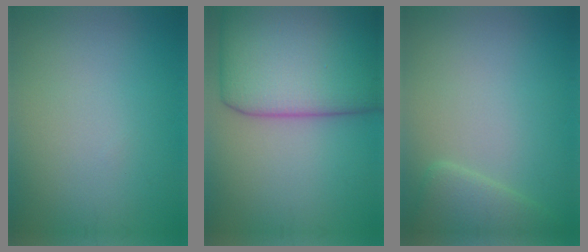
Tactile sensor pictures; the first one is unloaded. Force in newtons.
{"total": 14.6, "press": 14.6, "slide": 0.3}
{"total": 2.6, "press": 2.6, "slide": 0.3}